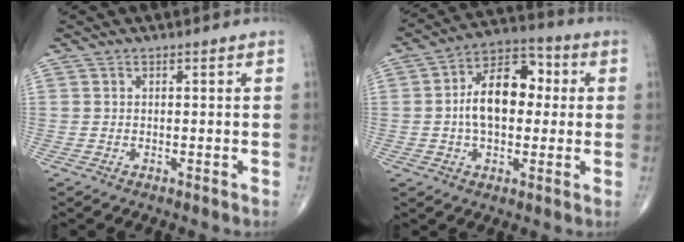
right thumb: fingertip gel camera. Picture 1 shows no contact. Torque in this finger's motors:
{"motor_torque": [0.19, 0.40, 1.37, 0.25, 0.15]}